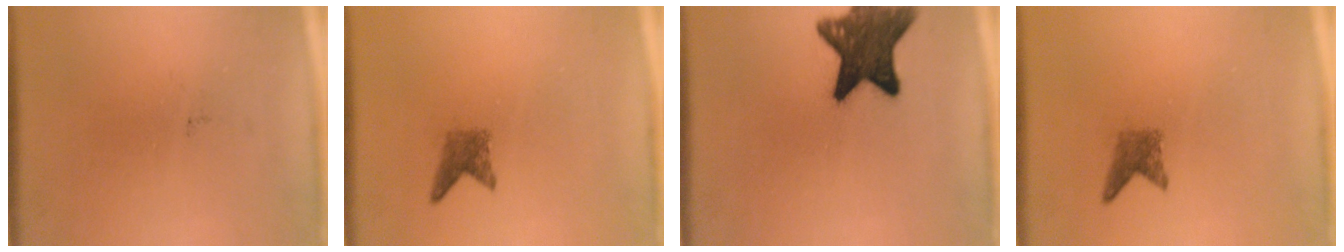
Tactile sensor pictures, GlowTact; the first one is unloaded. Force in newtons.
{"total": 2.0}
{"total": 12.2}
{"total": 2.0}